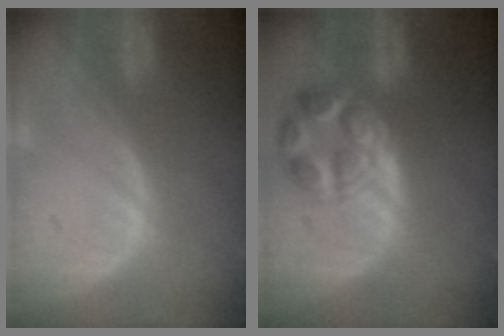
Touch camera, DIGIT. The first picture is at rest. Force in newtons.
{"total": 7.9, "press": 7.0, "slide": 3.6}